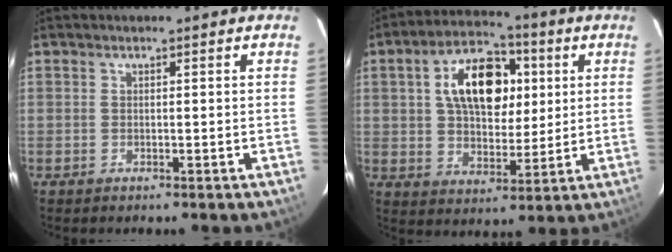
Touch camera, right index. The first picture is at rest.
{"total": 13.7, "force": [3.8, 8.3, 10.2], "torque": [-0.172, 0.031, 0.064]}